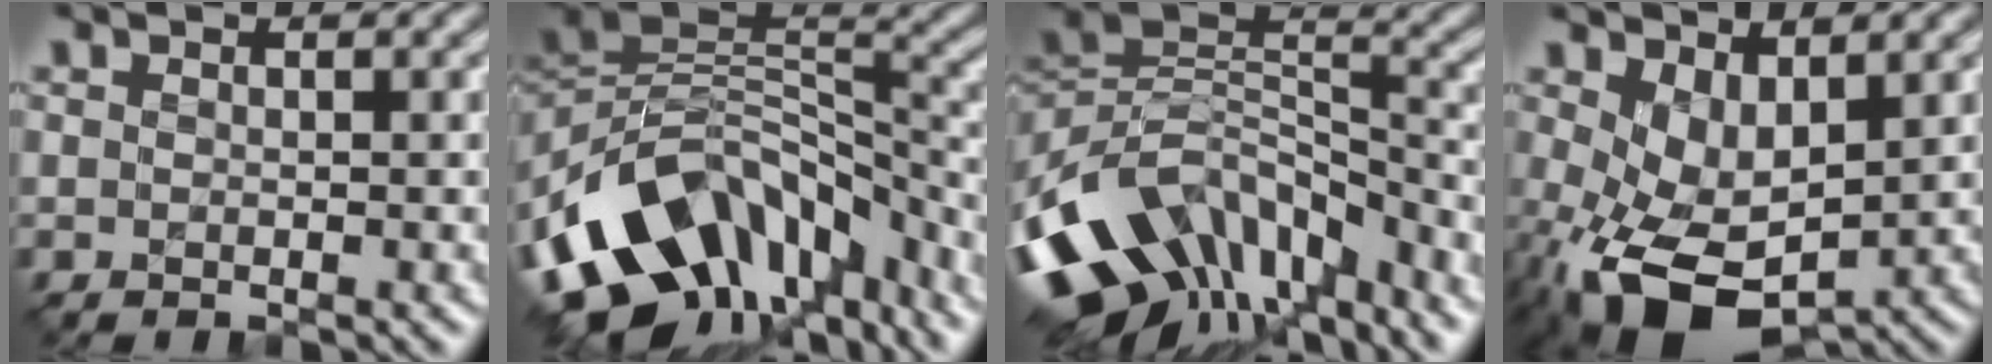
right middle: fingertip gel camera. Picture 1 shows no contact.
{"total": 13.5, "force": [-7.8, 7.9, 7.7], "torque": [-0.153, 0.019, -0.131]}
{"total": 12.5, "force": [-7.3, 7.6, 6.8], "torque": [-0.147, 0.022, -0.131]}
{"total": 6.1, "force": [-0.6, 3.4, 5.0], "torque": [-0.121, -0.009, -0.002]}